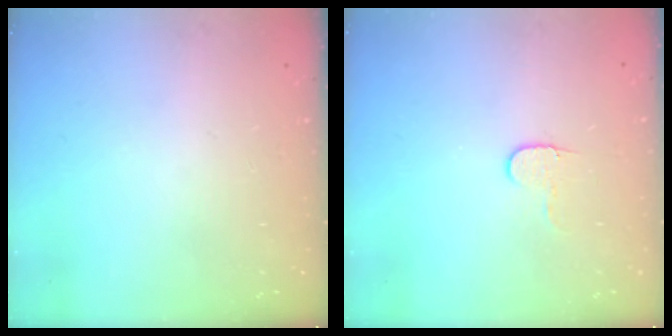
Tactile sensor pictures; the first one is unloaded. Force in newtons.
{"total": 5.5, "press": 5.4, "slide": 0.5}